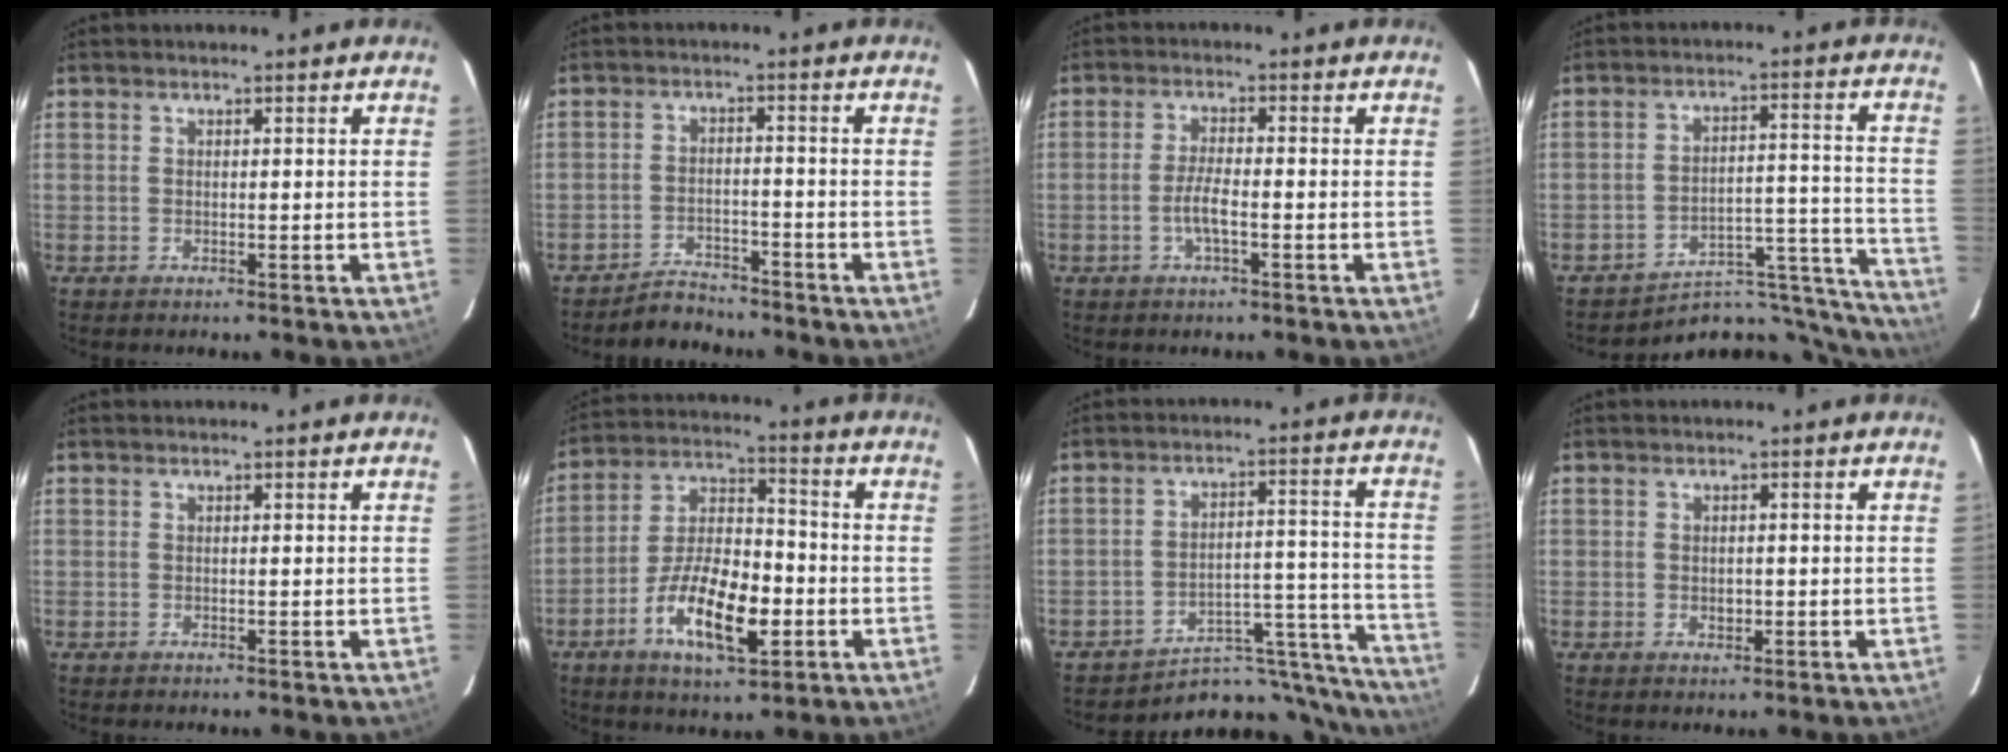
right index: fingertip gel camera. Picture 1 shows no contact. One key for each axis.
{"total": 4.6, "fx": -4.3, "fy": 1.6, "fz": 0.1, "tx": -0.017, "ty": 0.012, "tz": -0.070}
{"total": 3.7, "fx": -1.5, "fy": 0.6, "fz": 3.4, "tx": -0.071, "ty": 0.000, "tz": -0.029}
{"total": 17.5, "fx": -16.9, "fy": 3.8, "fz": 2.5, "tx": -0.006, "ty": 0.054, "tz": -0.237}
{"total": 0.0}
{"total": 14.7, "fx": -5.4, "fy": 6.1, "fz": 12.3, "tx": -0.236, "ty": 0.003, "tz": -0.092}
{"total": 16.9, "fx": -15.6, "fy": 5.1, "fz": 3.9, "tx": -0.027, "ty": 0.049, "tz": -0.213}
{"total": 1.7, "fx": -0.3, "fy": 1.3, "fz": 1.0, "tx": -0.014, "ty": 0.002, "tz": -0.003}